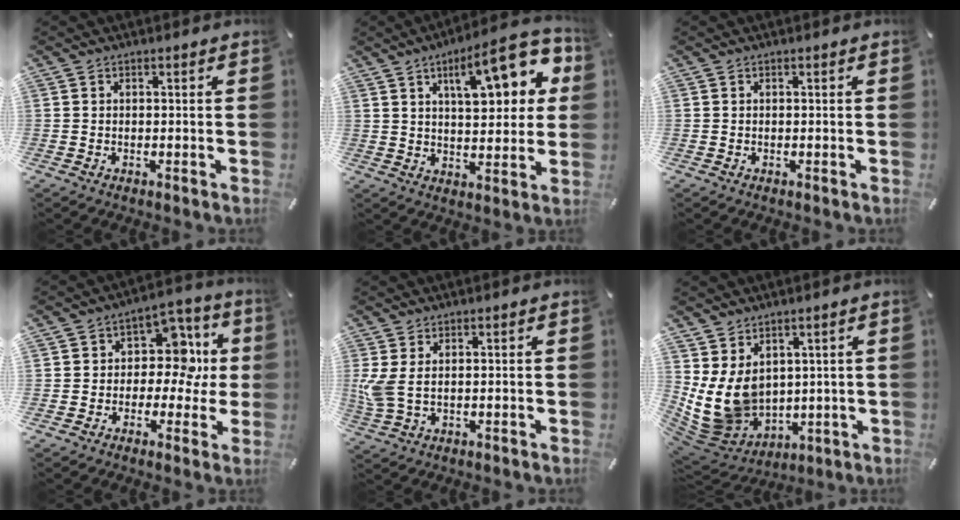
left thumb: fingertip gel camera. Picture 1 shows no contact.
{"total": 17.9, "force": [7.6, 7.4, 14.4], "torque": [-0.199, -0.022, 0.117]}
{"total": 0.0}
{"total": 12.6, "force": [1.6, 9.2, 8.4], "torque": [-0.110, -0.006, 0.031]}
{"total": 4.6, "force": [1.0, 2.0, 4.0], "torque": [-0.098, -0.008, 0.015]}
{"total": 12.3, "force": [3.1, 10.2, 6.1], "torque": [-0.150, -0.040, 0.064]}